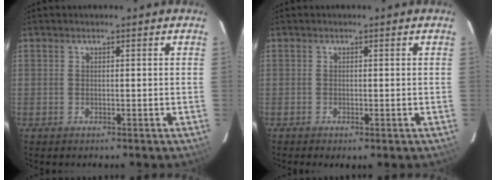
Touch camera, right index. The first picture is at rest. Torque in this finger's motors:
{"motor_torque": [0.92, -0.98, 0.39, 0.05]}